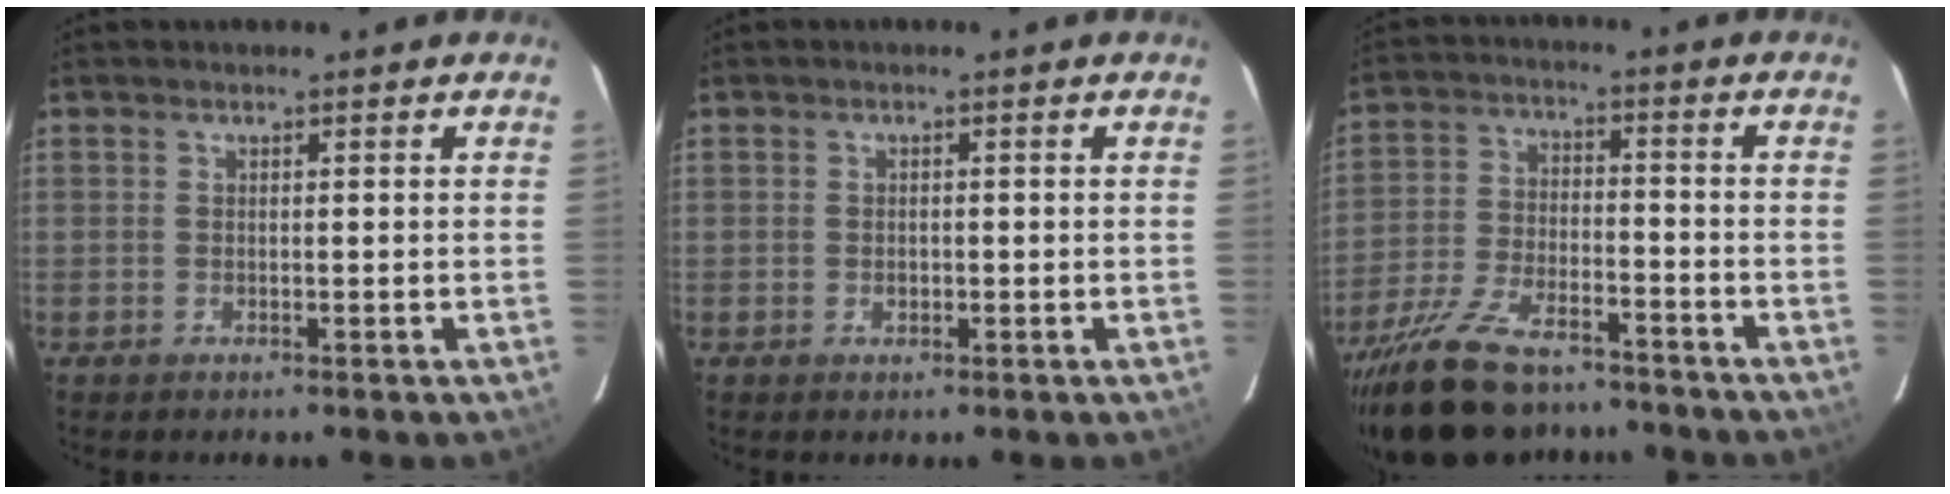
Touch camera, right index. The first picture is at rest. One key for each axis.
{"total": 1.3, "fx": -0.3, "fy": 1.1, "fz": 0.6, "tx": -0.010, "ty": 0.002, "tz": -0.004}
{"total": 18.1, "fx": -14.8, "fy": 6.8, "fz": 8.1, "tx": -0.176, "ty": -0.016, "tz": -0.244}